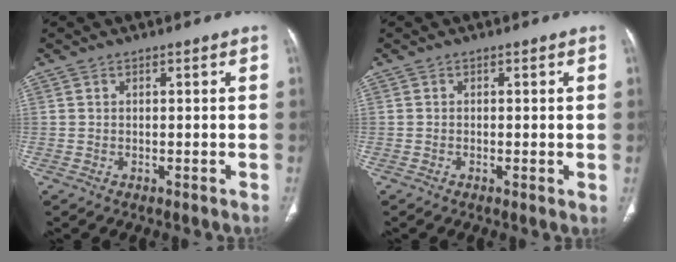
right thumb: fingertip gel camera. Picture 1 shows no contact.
{"total": 1.0, "force": [-0.1, 0.3, 1.0], "torque": [-0.019, -0.004, -0.005]}